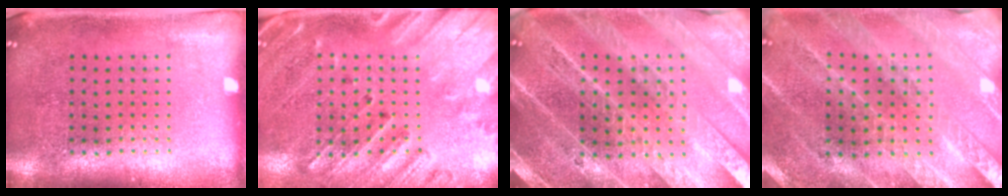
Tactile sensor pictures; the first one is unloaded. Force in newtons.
{"total": 2.4, "press": 2.1, "slide": 1.3}
{"total": 4.7, "press": 4.1, "slide": 2.3}
{"total": 2.4, "press": 2.4, "slide": 0.2}